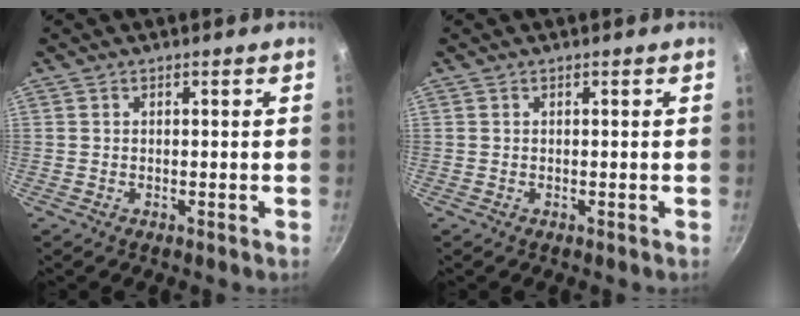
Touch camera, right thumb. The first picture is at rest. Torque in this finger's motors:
{"motor_torque": [0.00, 0.00, -0.04, 0.05, 0.00]}